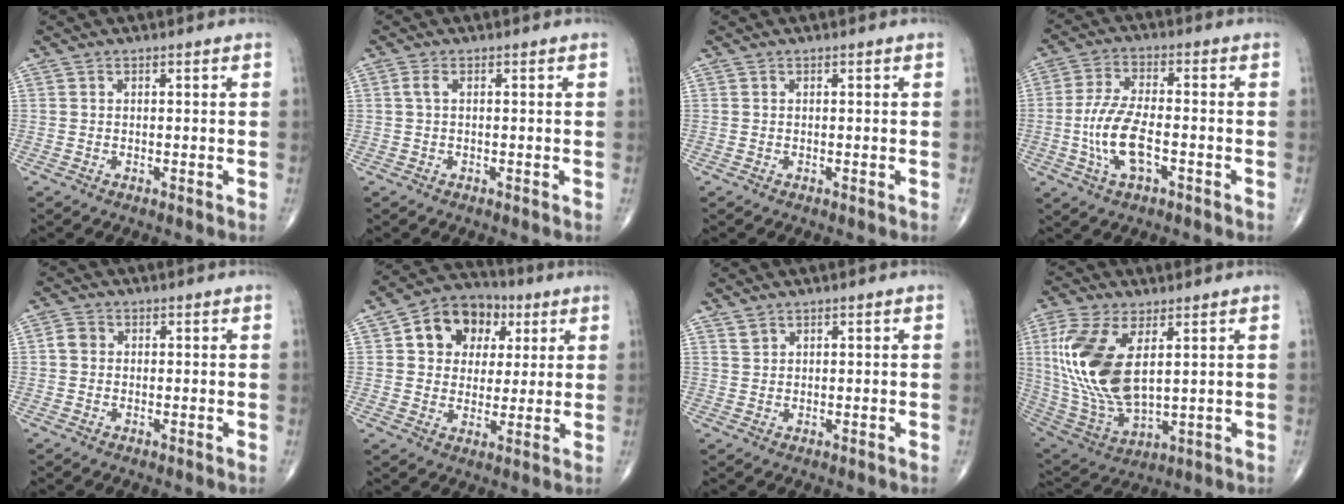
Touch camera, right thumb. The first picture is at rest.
{"total": 1.4, "force": [0.3, 0.5, 1.3], "torque": [-0.036, 0.006, 0.006]}
{"total": 0.0}
{"total": 10.1, "force": [-2.6, 4.3, 8.8], "torque": [-0.179, 0.015, -0.051]}
{"total": 3.7, "force": [0.2, 3.3, 1.6], "torque": [-0.018, 0.010, -0.004]}
{"total": 12.8, "force": [4.2, 10.1, 6.7], "torque": [-0.059, 0.001, 0.061]}
{"total": 1.4, "force": [1.2, 0.7, 0.3], "torque": [0.003, -0.002, 0.023]}
{"total": 18.4, "force": [4.3, 9.1, 15.4], "torque": [-0.325, -0.021, 0.093]}